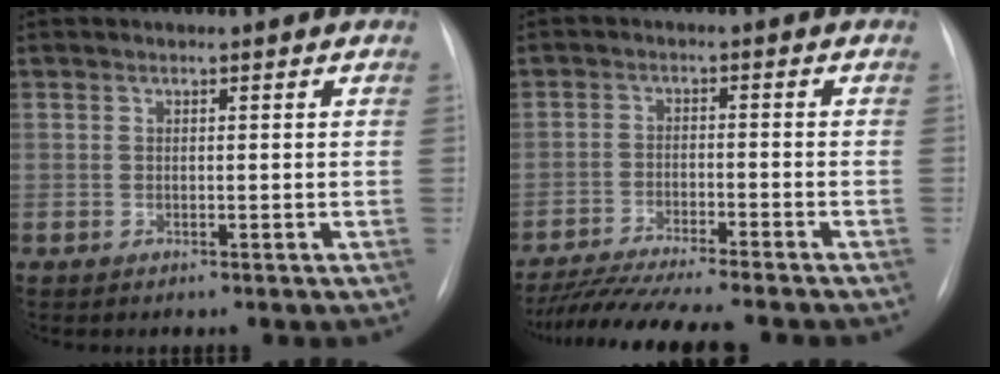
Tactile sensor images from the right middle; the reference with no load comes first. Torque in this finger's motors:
{"motor_torque": [1.04, -1.09, 0.22, 0.06]}